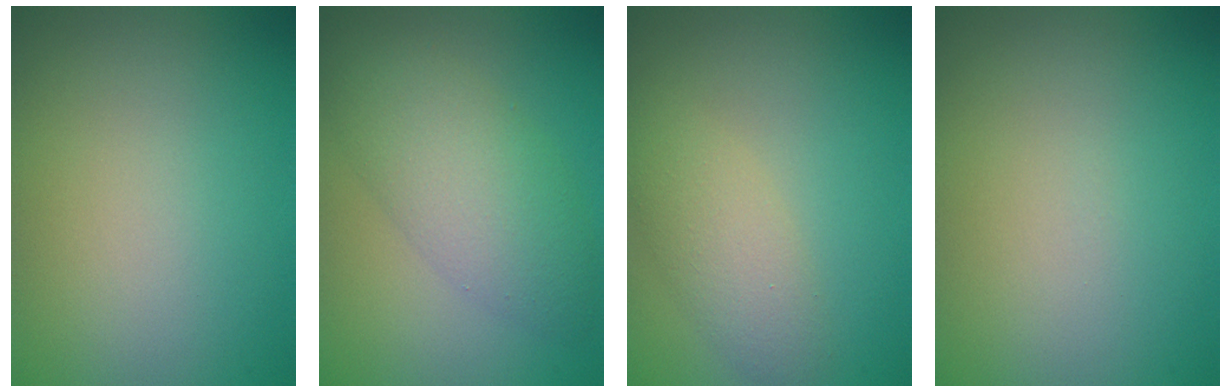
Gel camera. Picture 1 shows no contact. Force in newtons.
{"total": 5.4, "press": 5.4, "slide": 0.2}
{"total": 2.9, "press": 2.9, "slide": 0.3}
{"total": 0.0}